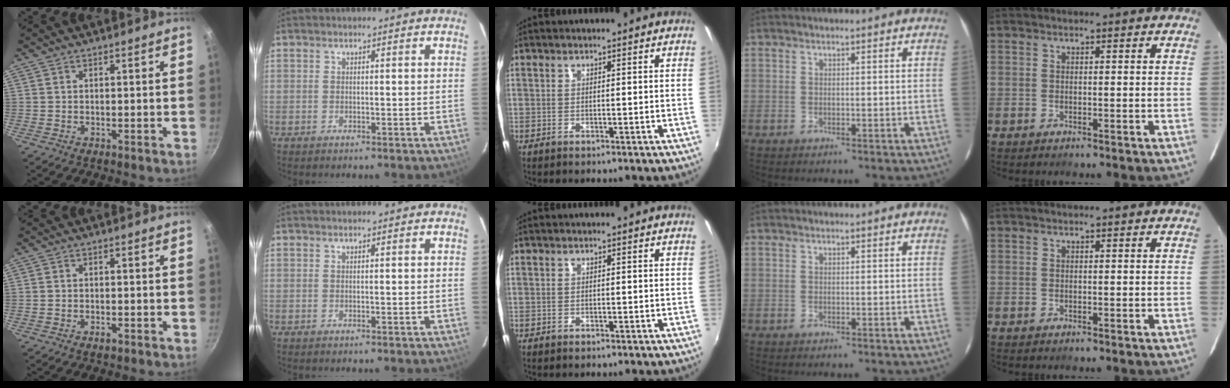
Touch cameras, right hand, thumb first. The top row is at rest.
{"thumb": {"total": 1.3, "force": [-0.7, 0.6, 0.9], "torque": [-0.016, 0.003, -0.015]}}